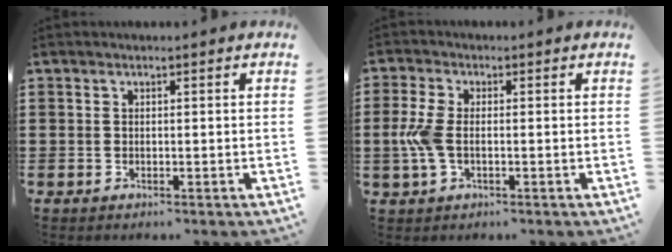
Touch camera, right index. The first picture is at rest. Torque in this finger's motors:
{"motor_torque": [1.39, 0.05, 0.43, 0.17]}